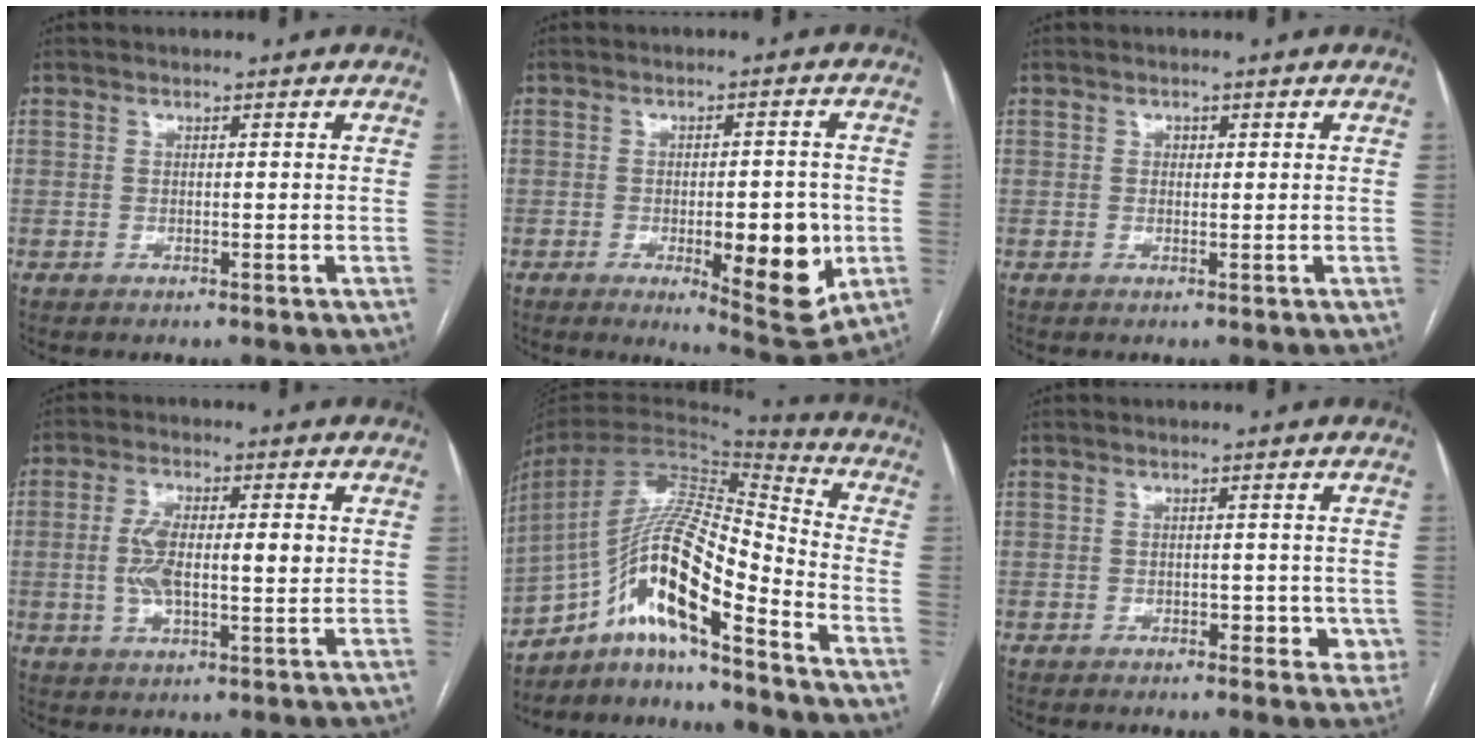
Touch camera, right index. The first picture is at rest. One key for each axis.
{"total": 11.5, "fx": -2.9, "fy": 3.3, "fz": 10.7, "tx": -0.136, "ty": -0.008, "tz": -0.029}
{"total": 0.8, "fx": 0.3, "fy": 0.7, "fz": 0.4, "tx": -0.002, "ty": 0.002, "tz": 0.003}
{"total": 9.0, "fx": 0.4, "fy": 3.1, "fz": 8.4, "tx": -0.161, "ty": 0.014, "tz": 0.009}
{"total": 16.3, "fx": -10.0, "fy": 2.2, "fz": 12.7, "tx": -0.237, "ty": 0.014, "tz": -0.175}
{"total": 3.8, "fx": -1.0, "fy": 2.4, "fz": 2.8, "tx": -0.021, "ty": 0.006, "tz": -0.009}